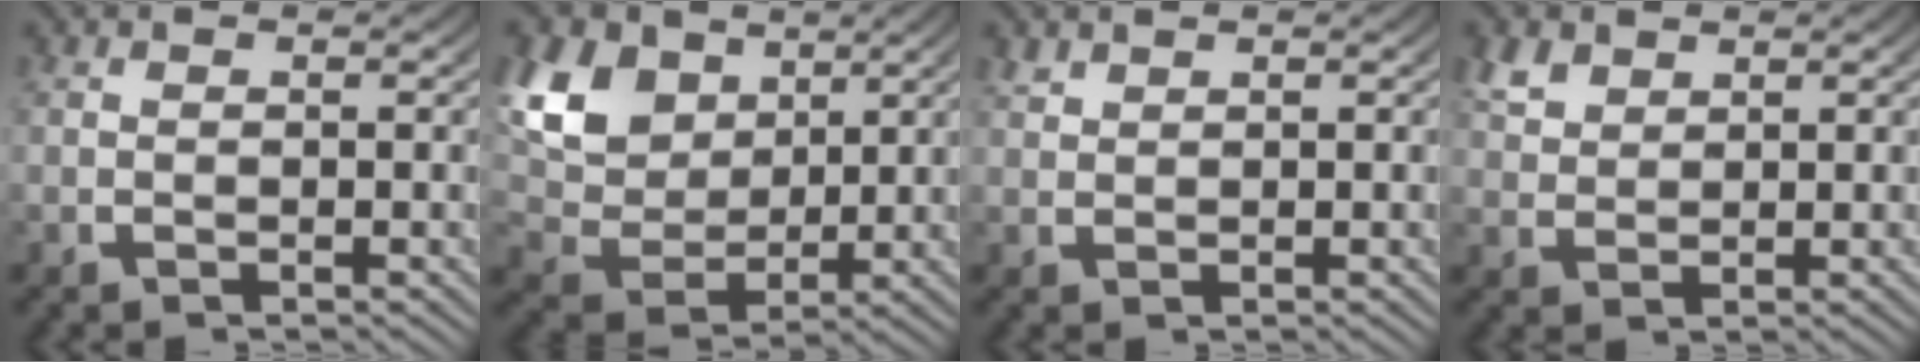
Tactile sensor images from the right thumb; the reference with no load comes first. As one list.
[{"total": 10.6, "force": [2.2, 8.1, 6.5], "torque": [-0.168, -0.031, 0.049]}, {"total": 1.1, "force": [1.1, 0.1, 0.0], "torque": [0.001, 0.003, 0.026]}, {"total": 2.5, "force": [2.0, 1.2, 0.9], "torque": [-0.019, 0.000, 0.045]}]